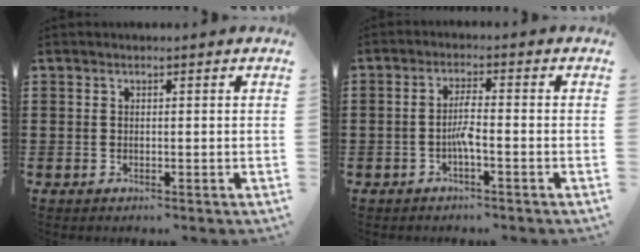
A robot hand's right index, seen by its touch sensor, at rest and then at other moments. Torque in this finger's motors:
{"motor_torque": [0.81, -0.54, 0.33, 0.11]}